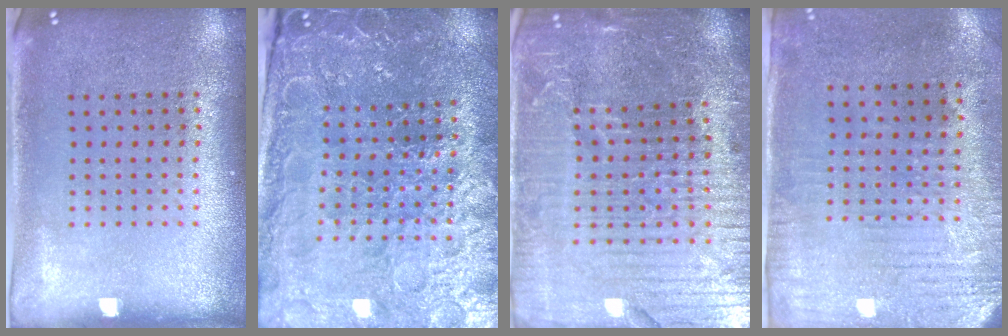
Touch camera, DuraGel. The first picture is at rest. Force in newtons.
{"total": 4.1, "press": 4.0, "slide": 0.8}
{"total": 6.2, "press": 5.5, "slide": 2.9}
{"total": 3.0, "press": 2.5, "slide": 1.7}